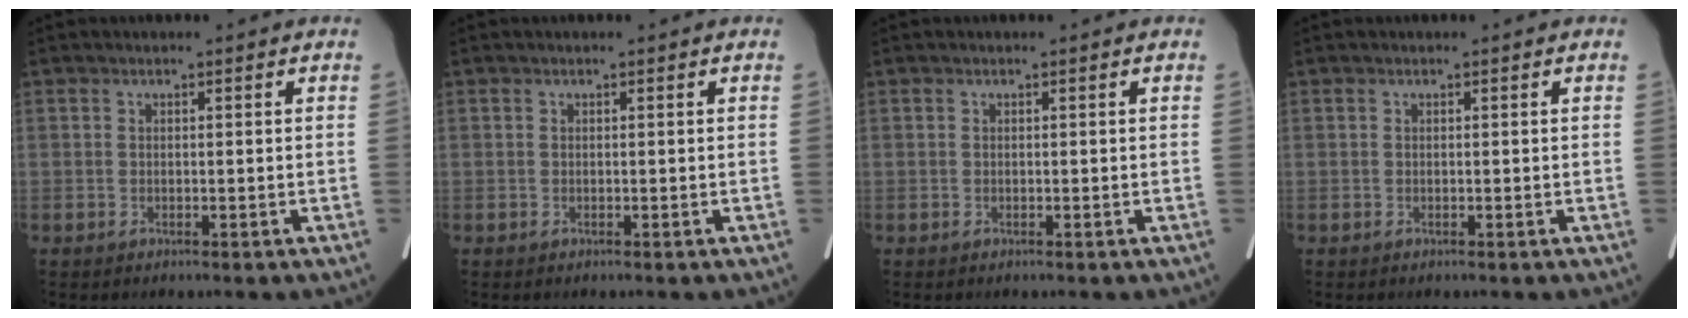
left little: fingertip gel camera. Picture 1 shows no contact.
{"total": 0.0}
{"total": 0.0}
{"total": 0.0}